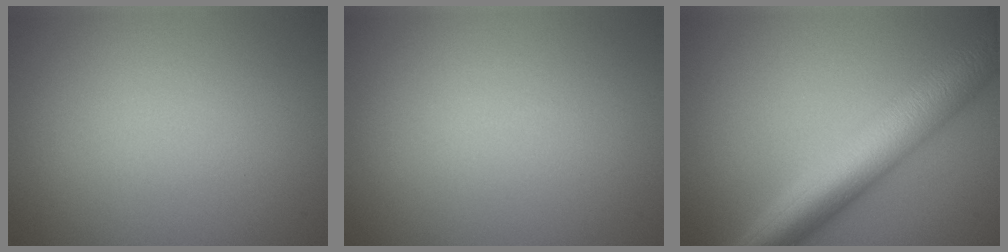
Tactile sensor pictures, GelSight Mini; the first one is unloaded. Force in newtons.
{"total": 0.0}
{"total": 8.7, "press": 8.7, "slide": 0.1}